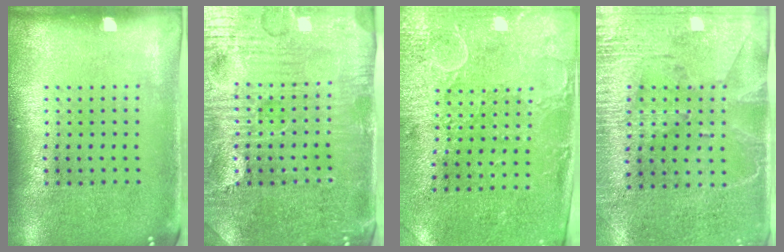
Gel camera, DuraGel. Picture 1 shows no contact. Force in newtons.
{"total": 5.2, "press": 4.8, "slide": 1.9}
{"total": 2.9, "press": 2.4, "slide": 1.7}
{"total": 2.9, "press": 2.6, "slide": 1.4}